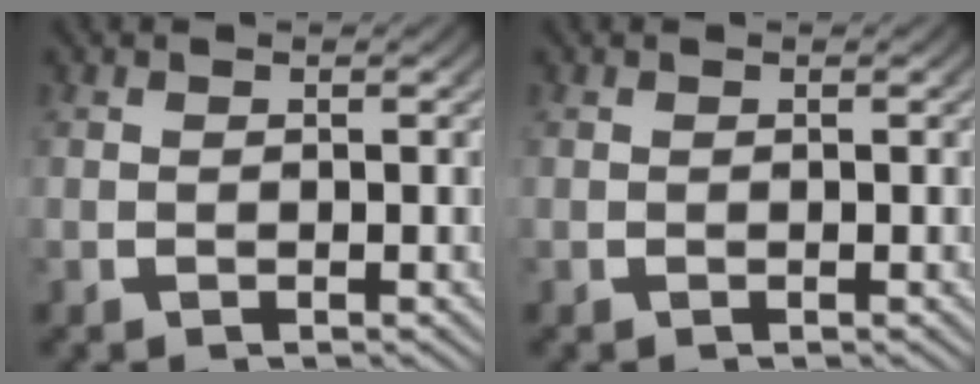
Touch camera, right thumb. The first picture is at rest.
{"total": 0.0}